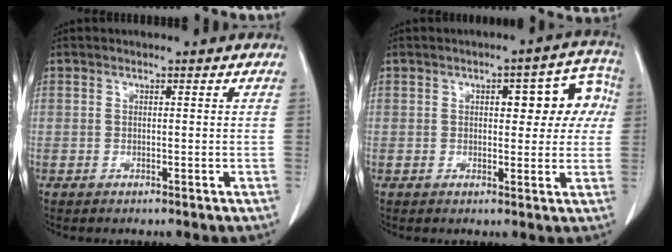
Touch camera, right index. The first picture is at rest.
{"total": 8.5, "force": [1.8, 3.7, 7.4], "torque": [-0.069, 0.036, 0.018]}